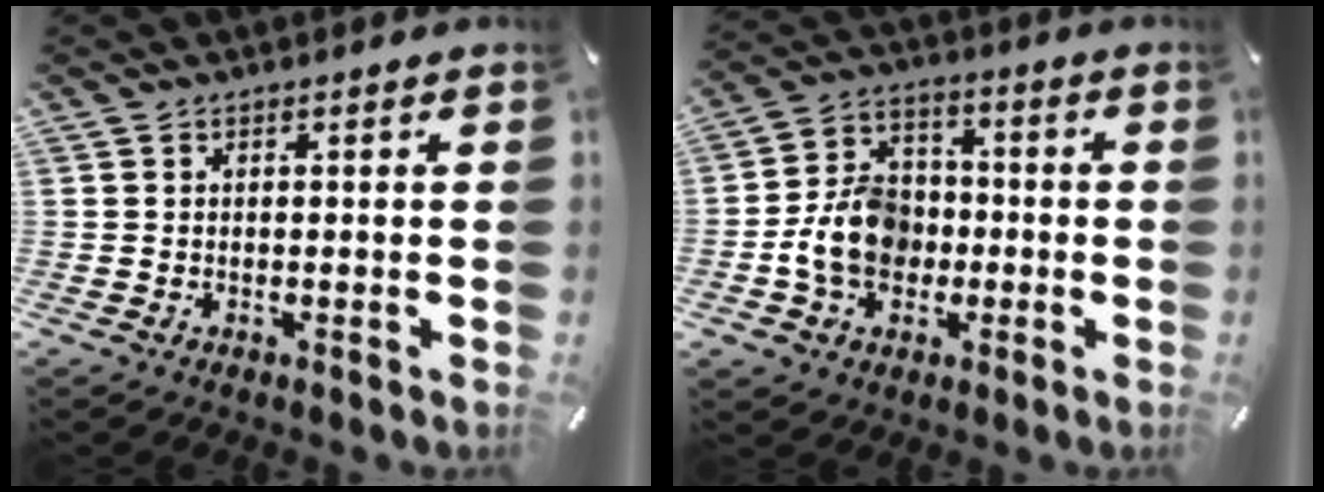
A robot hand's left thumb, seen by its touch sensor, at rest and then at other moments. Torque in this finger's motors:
{"motor_torque": [0.43, 0.58, 0.88, 0.33, 0.24]}